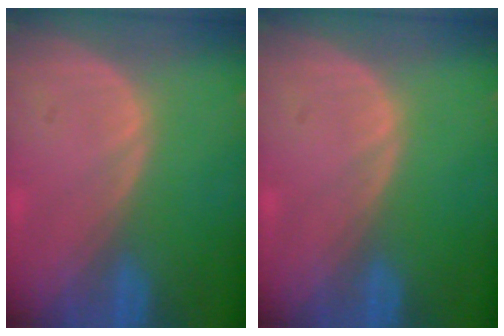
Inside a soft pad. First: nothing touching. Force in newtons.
{"total": 0.0}